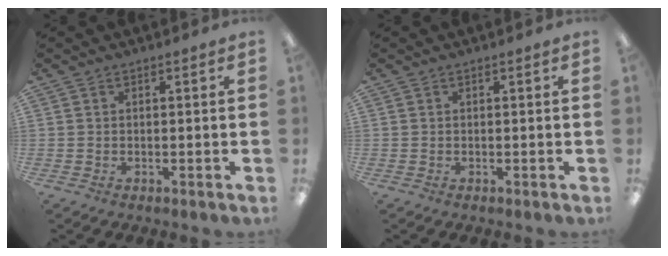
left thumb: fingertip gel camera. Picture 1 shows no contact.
{"total": 0.0}